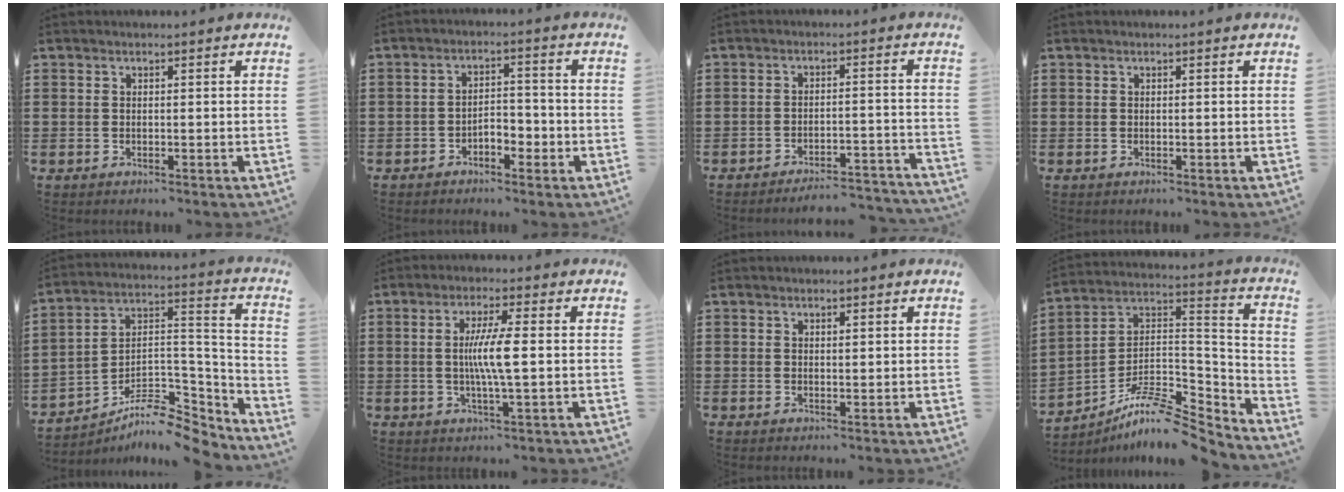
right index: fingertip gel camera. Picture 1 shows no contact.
{"total": 3.2, "force": [-1.9, 1.7, 1.9], "torque": [-0.037, 0.007, -0.039]}
{"total": 4.2, "force": [-4.1, 0.1, 1.0], "torque": [-0.019, -0.003, -0.083]}
{"total": 0.0}
{"total": 9.0, "force": [-7.7, 3.0, 3.6], "torque": [-0.055, 0.015, -0.146]}
{"total": 6.1, "force": [0.0, 0.3, 6.1], "torque": [-0.116, -0.008, -0.005]}
{"total": 0.8, "force": [0.5, 0.4, 0.4], "torque": [-0.009, 0.003, 0.009]}
{"total": 9.8, "force": [-8.0, 2.6, 5.0], "torque": [-0.097, 0.007, -0.160]}